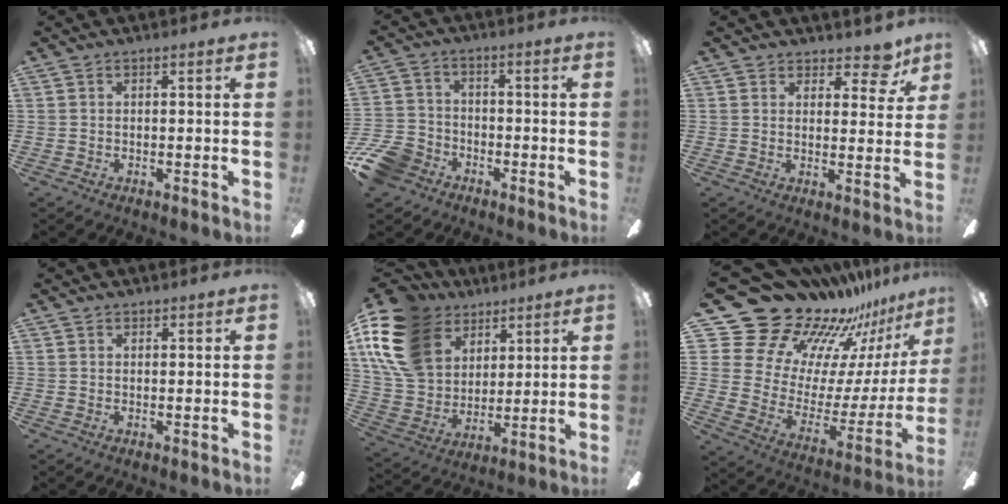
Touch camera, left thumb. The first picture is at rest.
{"total": 9.6, "force": [-6.1, 6.4, 3.8], "torque": [-0.091, 0.042, -0.114]}
{"total": 6.7, "force": [4.9, 3.6, 2.7], "torque": [-0.029, -0.029, 0.087]}
{"total": 0.9, "force": [0.8, 0.5, -0.1], "torque": [0.002, 0.003, 0.014]}
{"total": 18.5, "force": [8.9, 13.2, 9.3], "torque": [-0.215, -0.029, 0.174]}
{"total": 24.0, "force": [19.7, 11.7, 6.9], "torque": [-0.115, -0.179, 0.385]}